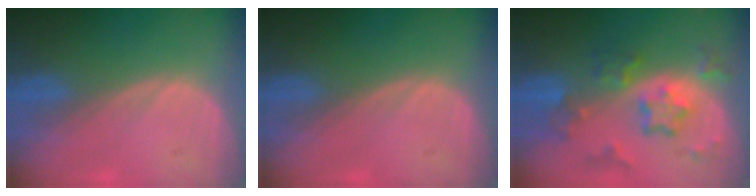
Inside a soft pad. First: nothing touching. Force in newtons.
{"total": 0.0}
{"total": 8.1, "press": 7.0, "slide": 4.0}